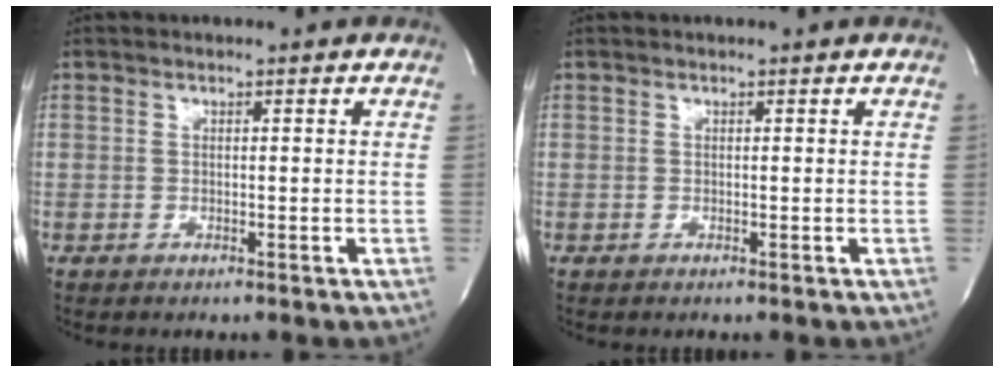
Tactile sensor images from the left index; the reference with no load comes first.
{"total": 0.0}